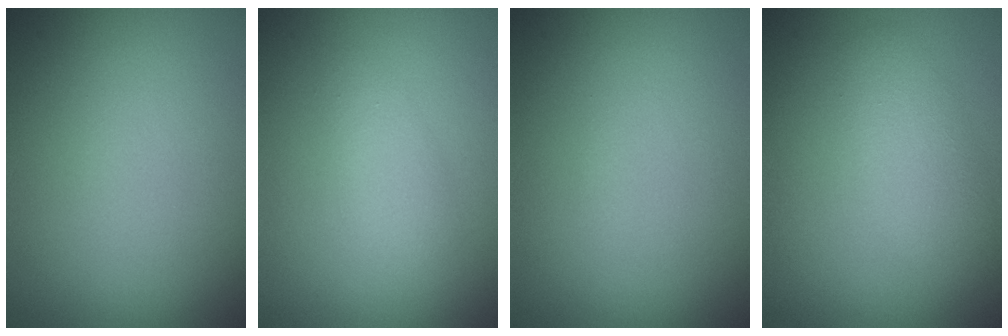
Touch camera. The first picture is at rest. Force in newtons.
{"total": 1.9, "press": 1.9, "slide": 0.1}
{"total": 0.0}
{"total": 2.8, "press": 2.7, "slide": 0.3}